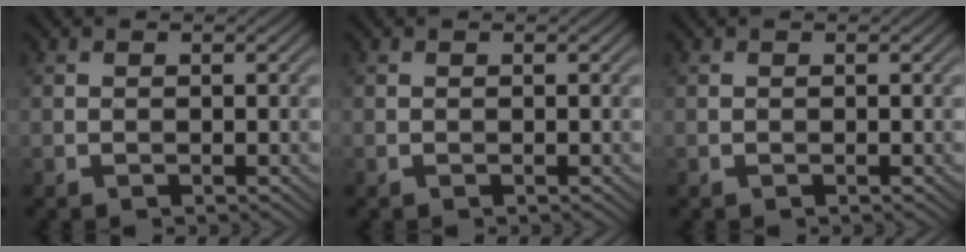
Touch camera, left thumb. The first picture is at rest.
{"total": 0.0}
{"total": 0.0}